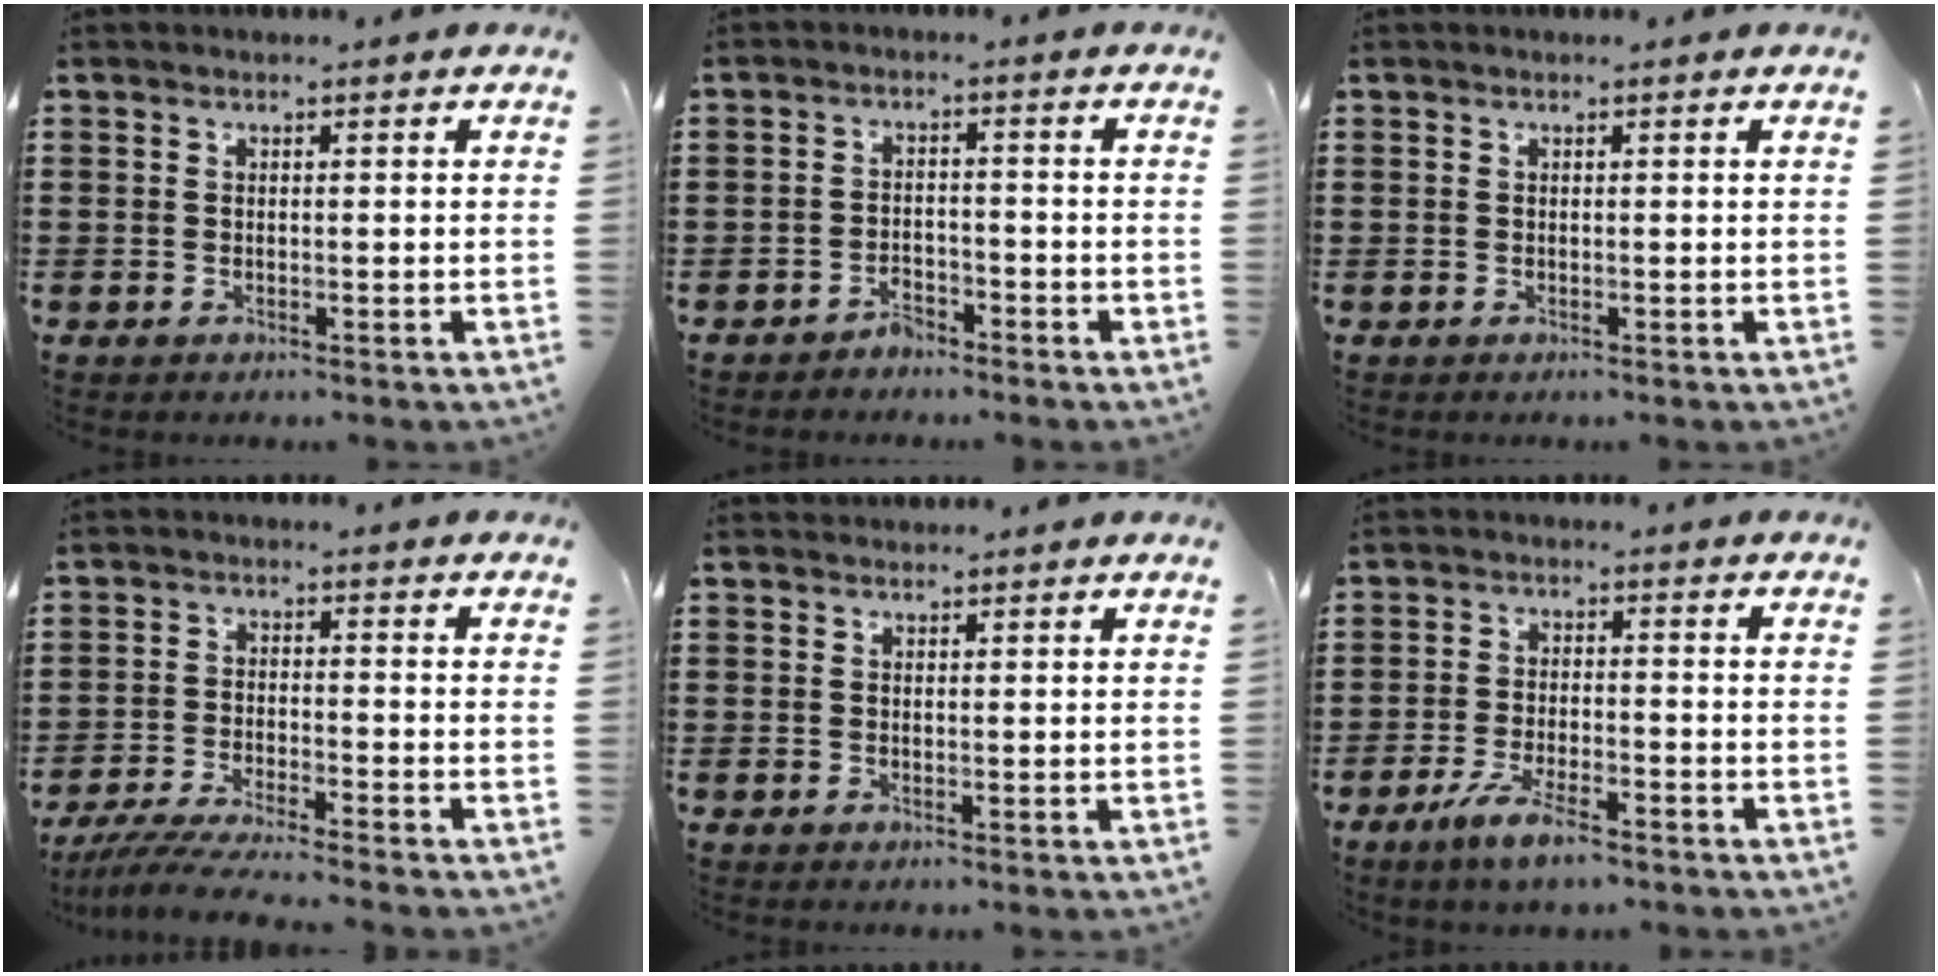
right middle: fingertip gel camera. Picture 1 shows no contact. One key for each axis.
{"total": 2.5, "fx": -2.3, "fy": 0.8, "fz": 0.5, "tx": -0.015, "ty": 0.003, "tz": -0.047}
{"total": 0.0}
{"total": 4.8, "fx": -4.5, "fy": -0.3, "fz": 1.8, "tx": -0.051, "ty": -0.021, "tz": -0.092}
{"total": 0.9, "fx": 0.8, "fy": 0.2, "fz": -0.2, "tx": 0.000, "ty": -0.001, "tz": 0.017}
{"total": 5.2, "fx": -3.7, "fy": 0.9, "fz": 3.6, "tx": -0.077, "ty": -0.005, "tz": -0.069}